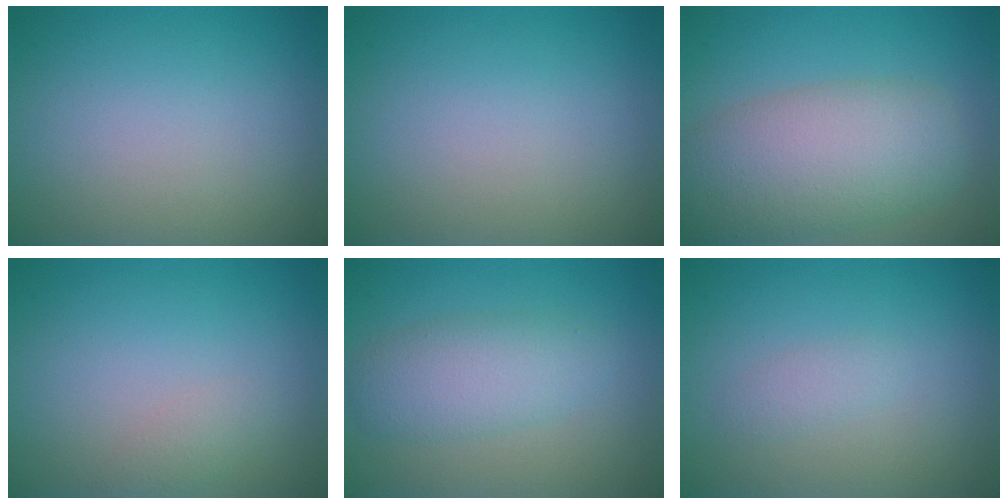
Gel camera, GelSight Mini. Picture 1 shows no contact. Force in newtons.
{"total": 0.0}
{"total": 8.2, "press": 8.2, "slide": 0.5}
{"total": 1.0, "press": 1.0, "slide": 0.0}
{"total": 3.9, "press": 3.9, "slide": 0.1}
{"total": 1.1, "press": 1.1, "slide": 0.1}